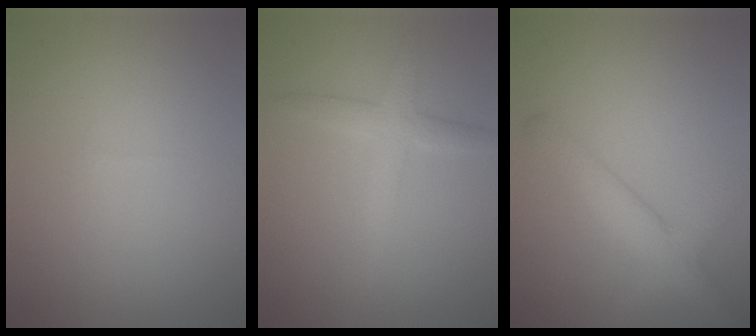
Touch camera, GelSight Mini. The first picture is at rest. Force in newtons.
{"total": 2.8, "press": 2.8, "slide": 0.1}
{"total": 4.1, "press": 4.1, "slide": 0.2}